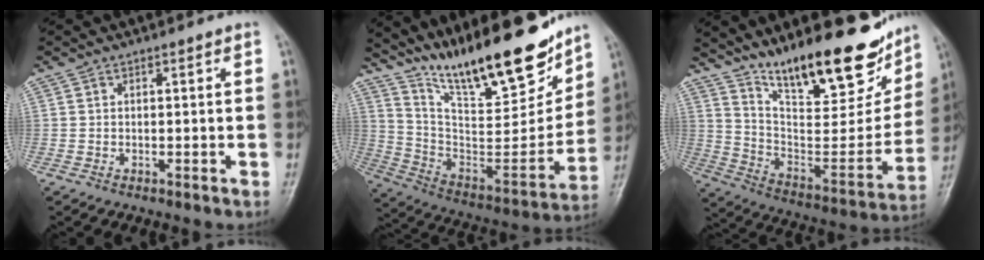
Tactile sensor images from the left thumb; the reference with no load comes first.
{"total": 24.9, "force": [19.2, 6.4, 14.6], "torque": [-0.192, -0.095, 0.328]}
{"total": 26.0, "force": [18.4, 8.3, 16.5], "torque": [-0.205, -0.083, 0.296]}